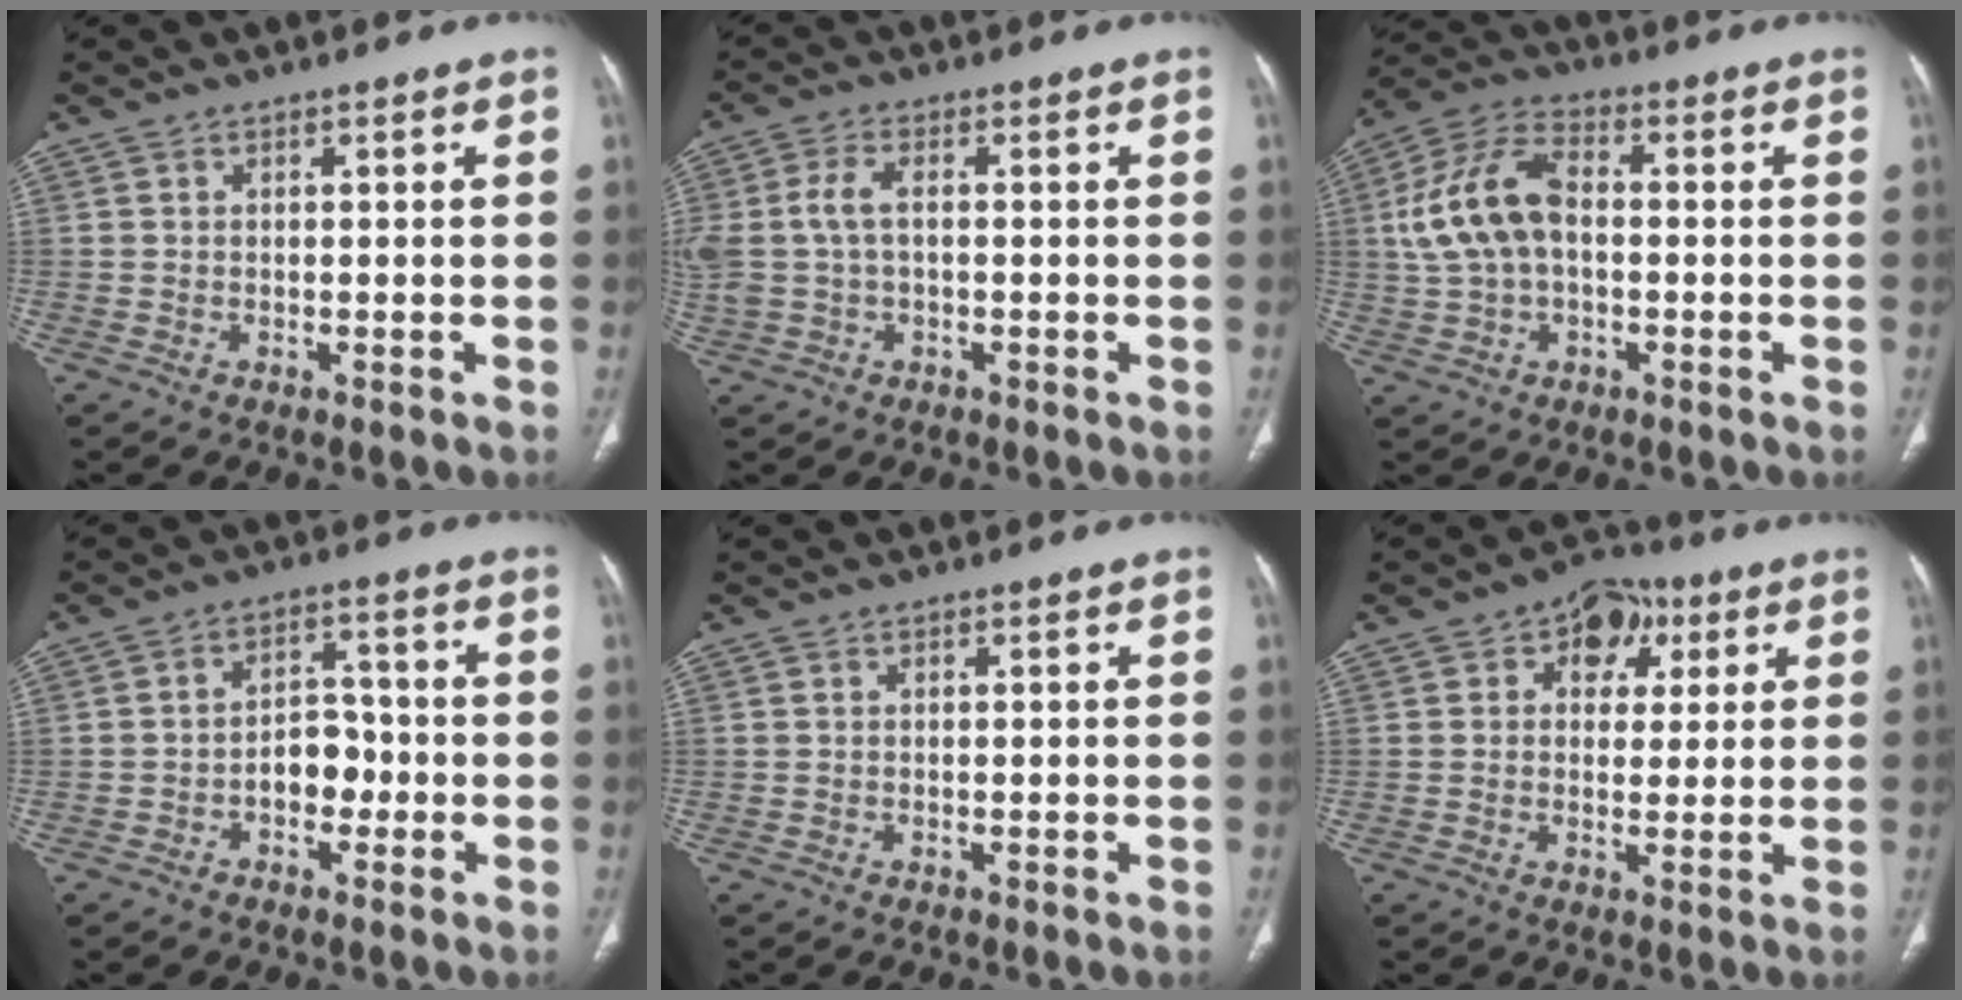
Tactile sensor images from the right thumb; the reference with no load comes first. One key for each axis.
{"total": 6.4, "fx": 0.4, "fy": 3.7, "fz": 5.2, "tx": -0.134, "ty": 0.017, "tz": 0.009}
{"total": 12.6, "fx": 0.5, "fy": 7.6, "fz": 10.0, "tx": -0.203, "ty": 0.032, "tz": 0.005}
{"total": 5.7, "fx": -1.9, "fy": 4.0, "fz": 3.6, "tx": -0.030, "ty": 0.028, "tz": -0.037}
{"total": 0.0}
{"total": 8.1, "fx": 3.1, "fy": 6.0, "fz": 4.4, "tx": -0.016, "ty": 0.001, "tz": 0.038}